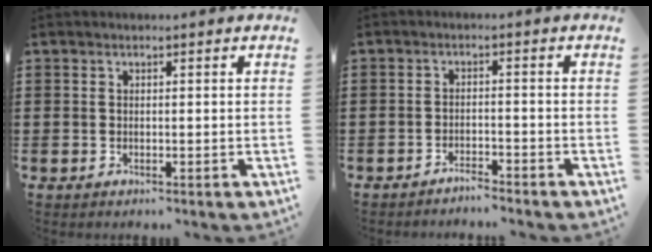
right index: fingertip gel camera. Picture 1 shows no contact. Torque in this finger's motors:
{"motor_torque": [0.07, 0.15, 0.03, -0.02]}